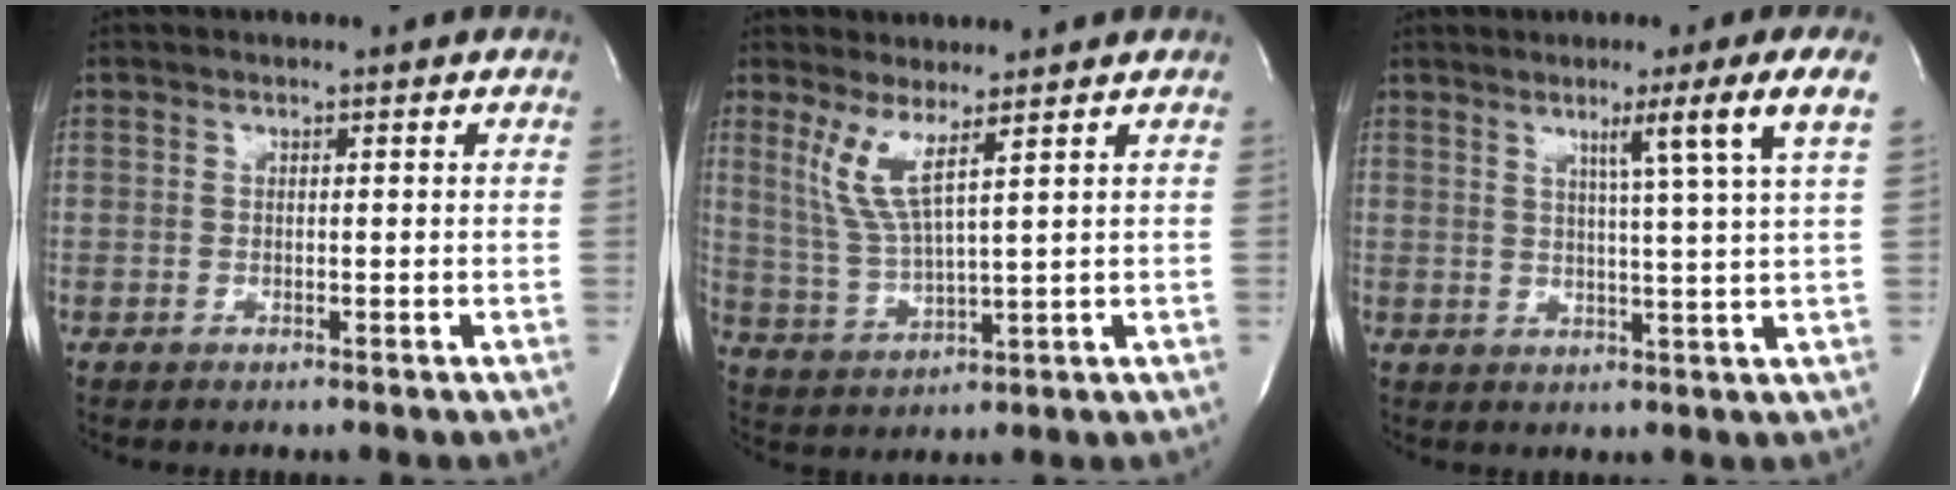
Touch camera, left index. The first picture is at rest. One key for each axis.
{"total": 6.0, "fx": 3.3, "fy": 0.0, "fz": 5.1, "tx": -0.114, "ty": -0.016, "tz": 0.075}
{"total": 7.4, "fx": 3.3, "fy": -2.5, "fz": 6.1, "tx": -0.095, "ty": -0.016, "tz": 0.052}